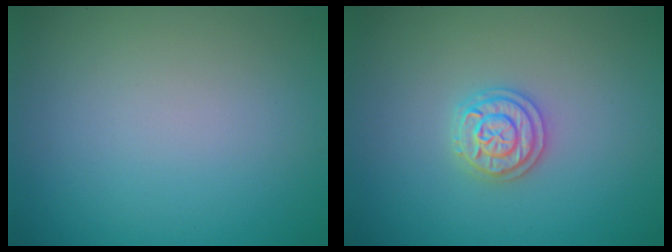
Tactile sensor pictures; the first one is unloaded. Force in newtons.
{"total": 2.3, "press": 2.3, "slide": 0.5}